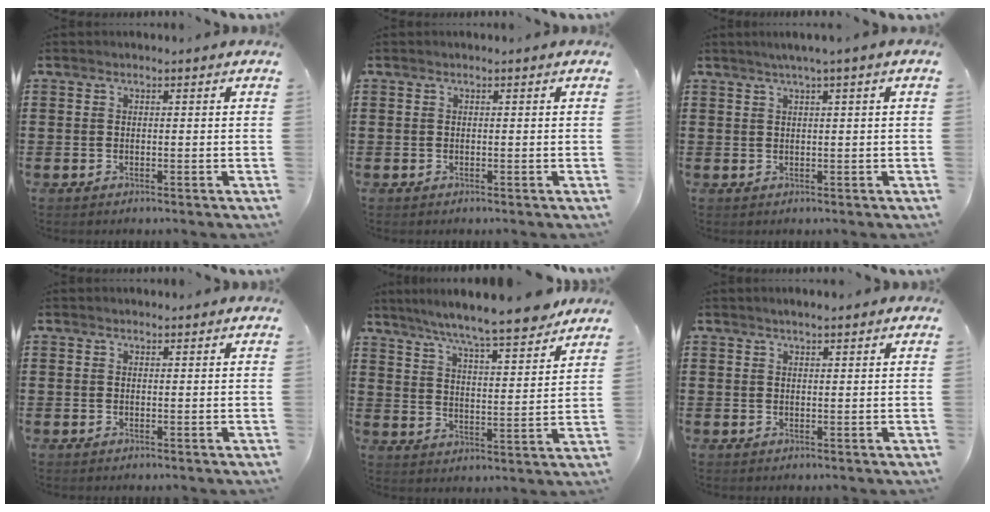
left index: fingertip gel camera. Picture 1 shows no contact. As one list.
[{"total": 0.0}, {"total": 1.6, "force": [0.9, -0.4, 1.3], "torque": [-0.024, -0.003, 0.015]}, {"total": 0.5, "force": [0.5, 0.2, 0.0], "torque": [-0.002, 0.001, 0.010]}, {"total": 8.1, "force": [7.4, 0.0, 3.4], "torque": [-0.086, -0.047, 0.125]}, {"total": 1.5, "force": [1.2, 0.2, 0.8], "torque": [-0.016, 0.002, 0.023]}]